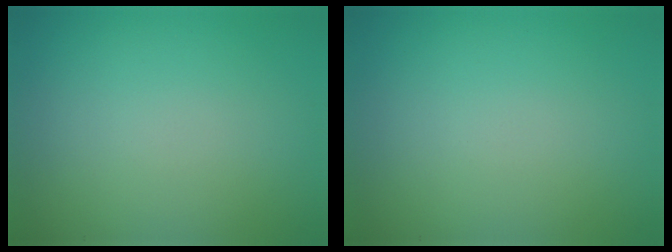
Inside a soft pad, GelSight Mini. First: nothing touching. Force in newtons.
{"total": 0.0}